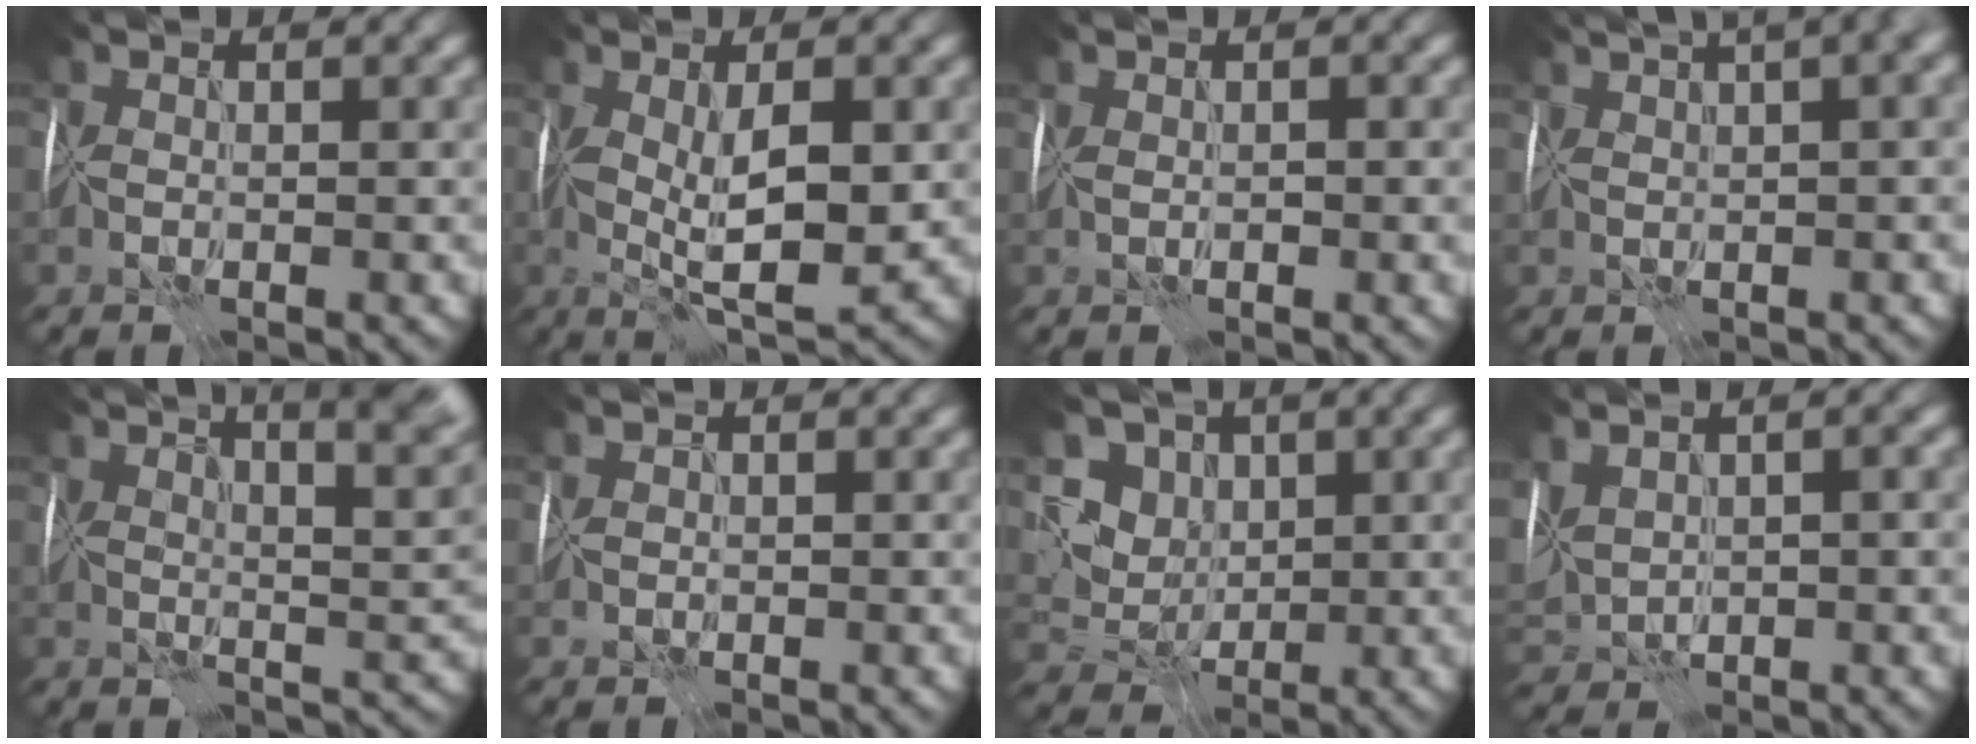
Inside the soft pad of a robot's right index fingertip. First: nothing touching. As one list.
[{"total": 7.5, "force": [-0.1, 2.5, 7.0], "torque": [-0.124, -0.004, 0.001]}, {"total": 1.7, "force": [0.2, 0.5, 1.6], "torque": [-0.025, 0.002, 0.009]}, {"total": 10.6, "force": [6.0, 4.1, 7.8], "torque": [-0.080, 0.064, 0.067]}, {"total": 11.4, "force": [7.2, 3.4, 8.2], "torque": [-0.093, 0.041, 0.077]}, {"total": 0.8, "force": [0.8, 0.3, 0.2], "torque": [0.001, 0.004, 0.014]}, {"total": 6.6, "force": [2.1, 5.4, 3.3], "torque": [-0.060, 0.017, 0.017]}, {"total": 6.6, "force": [1.4, 3.5, 5.4], "torque": [-0.127, 0.009, 0.037]}]